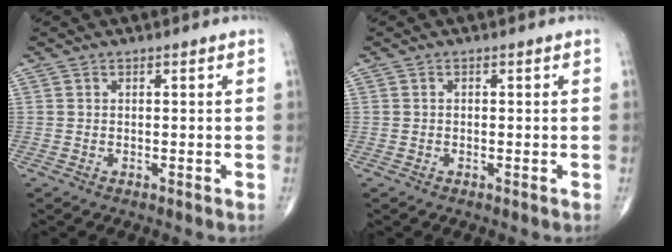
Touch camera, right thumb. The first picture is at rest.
{"total": 0.0}